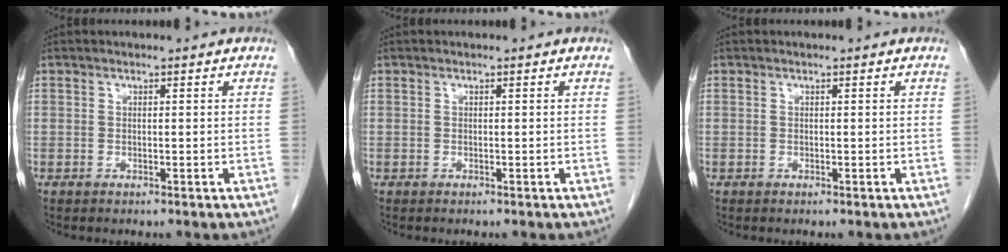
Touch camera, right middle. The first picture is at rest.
{"total": 0.0}
{"total": 0.0}